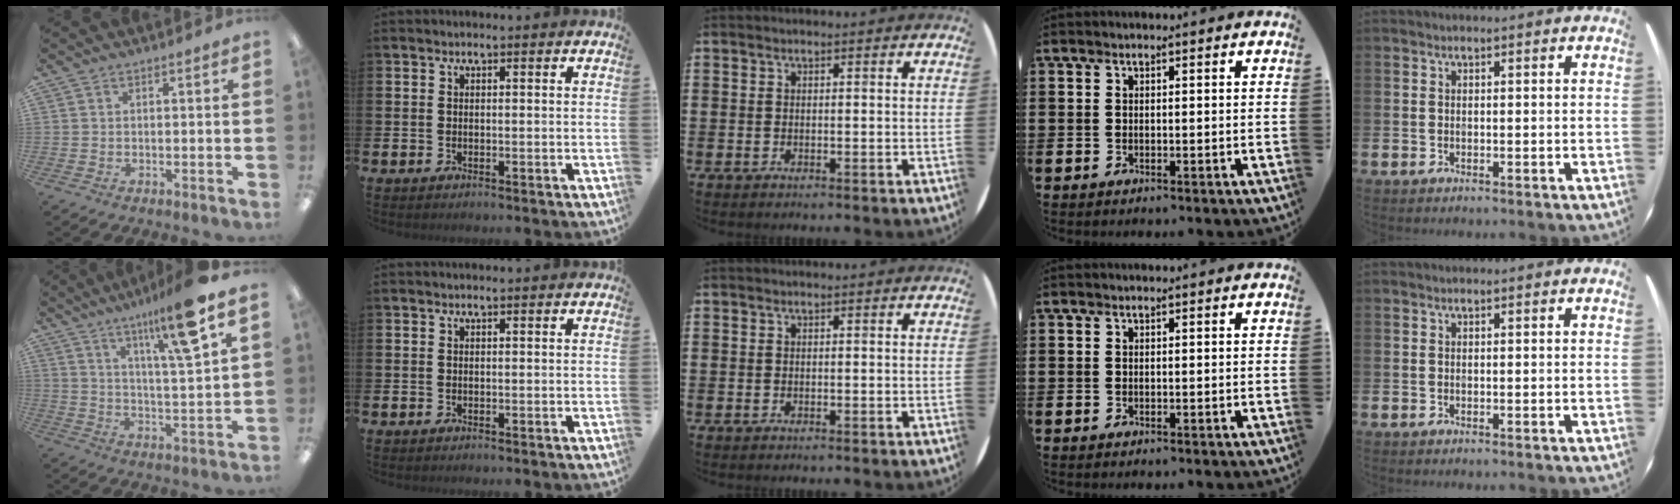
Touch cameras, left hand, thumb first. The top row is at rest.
{"thumb": {"total": 14.7, "force": [9.6, 1.8, 11.0], "torque": [-0.179, -0.040, 0.144]}}